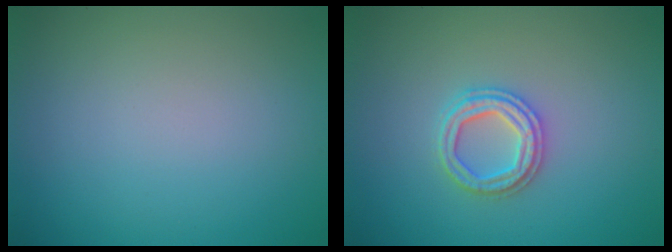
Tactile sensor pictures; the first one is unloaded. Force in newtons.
{"total": 2.6, "press": 2.6, "slide": 0.5}